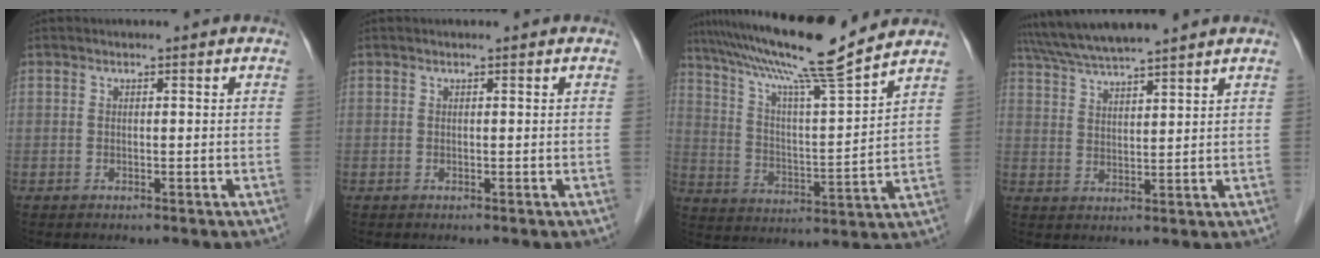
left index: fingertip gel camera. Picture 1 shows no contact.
{"total": 0.0}
{"total": 16.2, "force": [13.8, -1.1, 8.3], "torque": [-0.151, 0.005, 0.228]}
{"total": 9.4, "force": [8.5, -0.7, 4.0], "torque": [-0.076, 0.029, 0.146]}